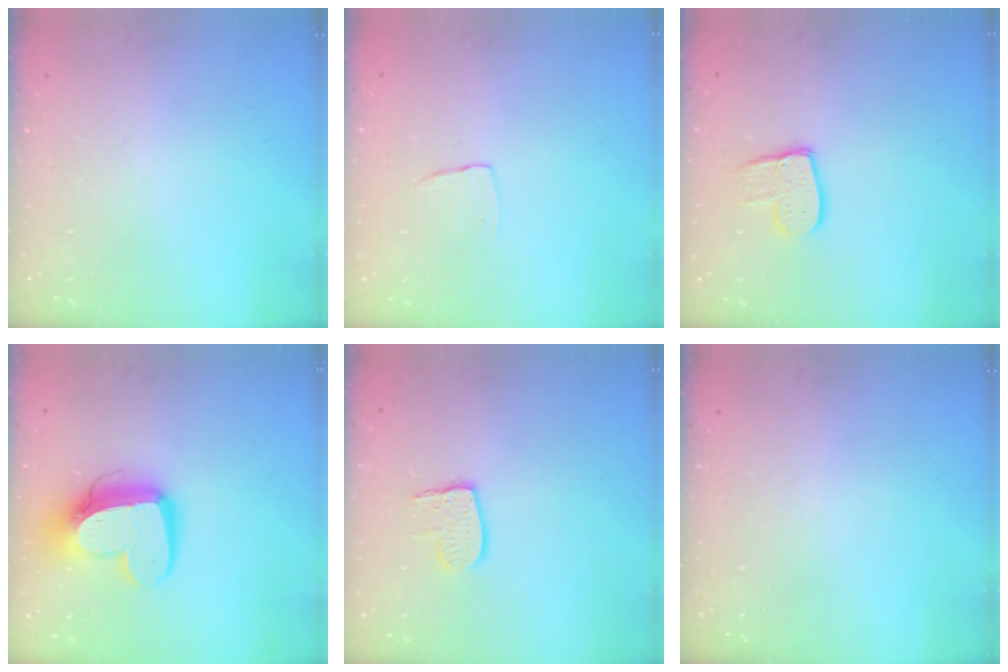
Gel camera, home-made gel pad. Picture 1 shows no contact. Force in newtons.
{"total": 3.7, "press": 3.7, "slide": 0.2}
{"total": 10.0, "press": 9.9, "slide": 0.7}
{"total": 14.6, "press": 14.6, "slide": 1.4}
{"total": 8.3, "press": 8.3, "slide": 0.7}
{"total": 0.0}